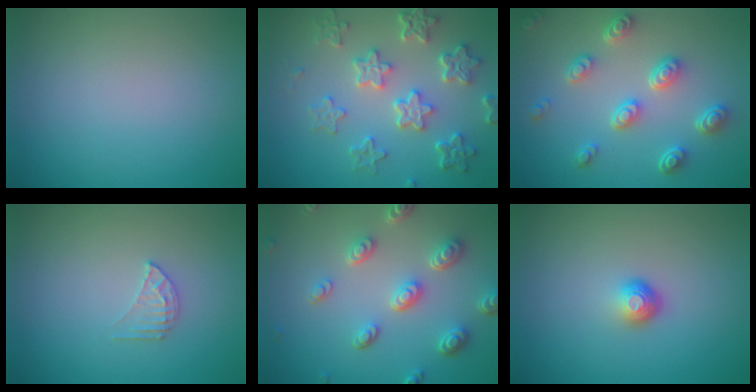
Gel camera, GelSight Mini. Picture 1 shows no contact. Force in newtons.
{"total": 5.8, "press": 4.6, "slide": 3.6}
{"total": 4.6, "press": 3.5, "slide": 2.9}
{"total": 1.5, "press": 1.5, "slide": 0.2}
{"total": 5.2, "press": 3.9, "slide": 3.4}
{"total": 1.8, "press": 1.1, "slide": 1.5}